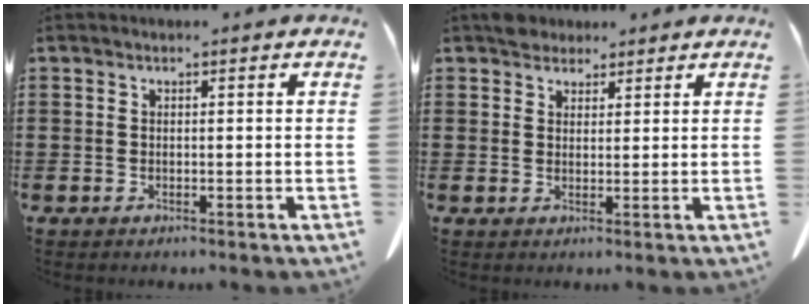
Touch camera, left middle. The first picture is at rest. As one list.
[{"total": 3.1, "force": [2.7, 1.5, 0.5], "torque": [-0.009, 0.002, 0.052]}]